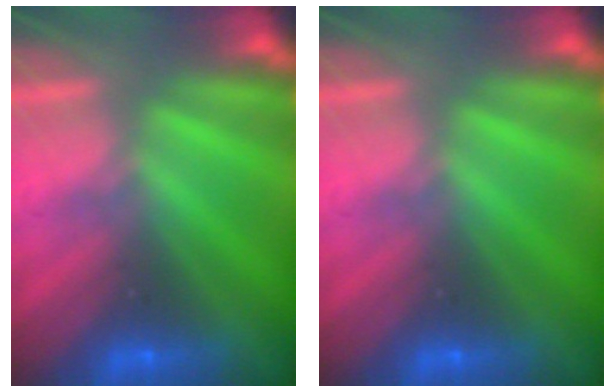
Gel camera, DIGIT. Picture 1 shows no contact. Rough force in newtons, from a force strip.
{"total": 0.0}